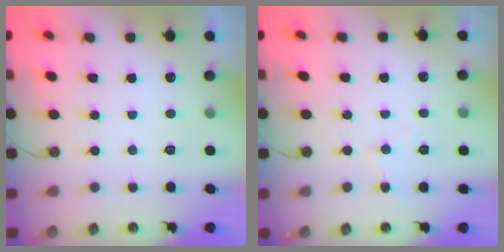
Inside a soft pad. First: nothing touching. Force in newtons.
{"total": 5.6, "press": 5.6, "slide": 0.8}